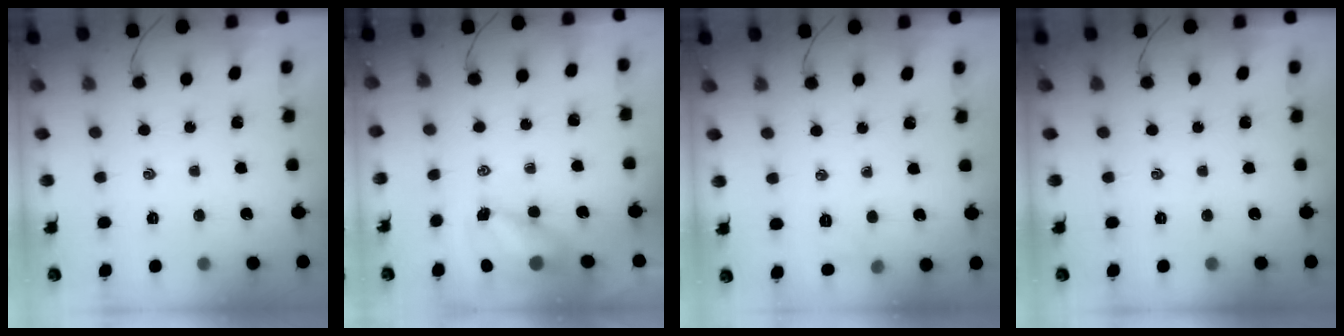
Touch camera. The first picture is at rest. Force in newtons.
{"total": 6.7, "press": 6.6, "slide": 0.9}
{"total": 4.2, "press": 4.0, "slide": 1.1}
{"total": 0.0}